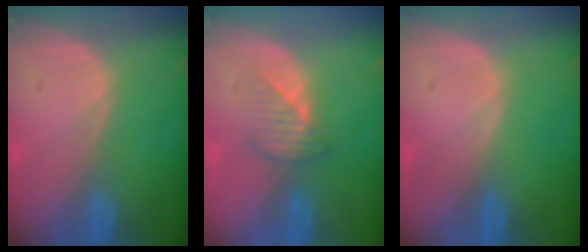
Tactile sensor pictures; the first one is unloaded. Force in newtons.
{"total": 3.4, "press": 3.2, "slide": 1.2}
{"total": 0.0}